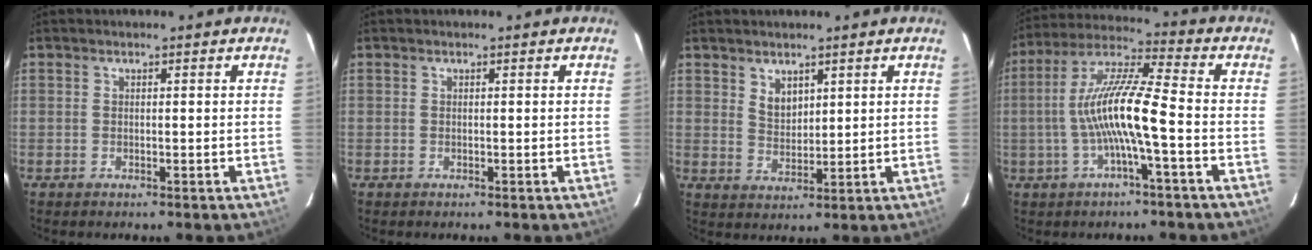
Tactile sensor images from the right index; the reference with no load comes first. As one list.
[{"total": 0.0}, {"total": 3.9, "force": [2.6, 2.2, 1.9], "torque": [-0.027, 0.000, 0.050]}, {"total": 12.0, "force": [-2.5, 0.7, 11.7], "torque": [-0.231, 0.014, -0.048]}]